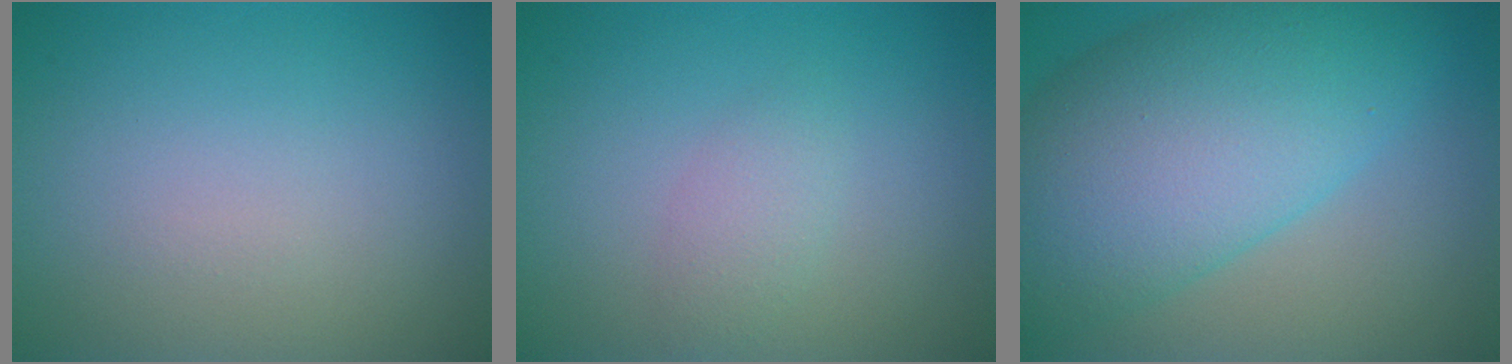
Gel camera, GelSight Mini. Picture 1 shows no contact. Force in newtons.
{"total": 1.6, "press": 1.6, "slide": 0.1}
{"total": 11.9, "press": 11.9, "slide": 0.3}